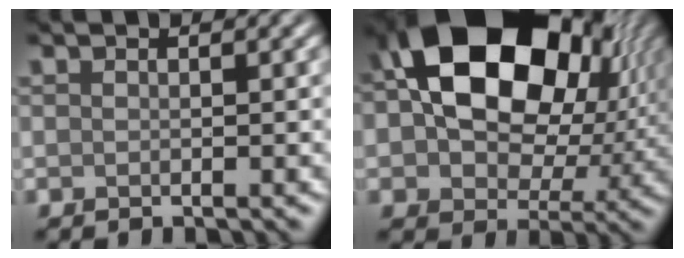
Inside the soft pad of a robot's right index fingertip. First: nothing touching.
{"total": 17.1, "force": [3.7, 11.4, 12.3], "torque": [-0.199, 0.025, 0.054]}